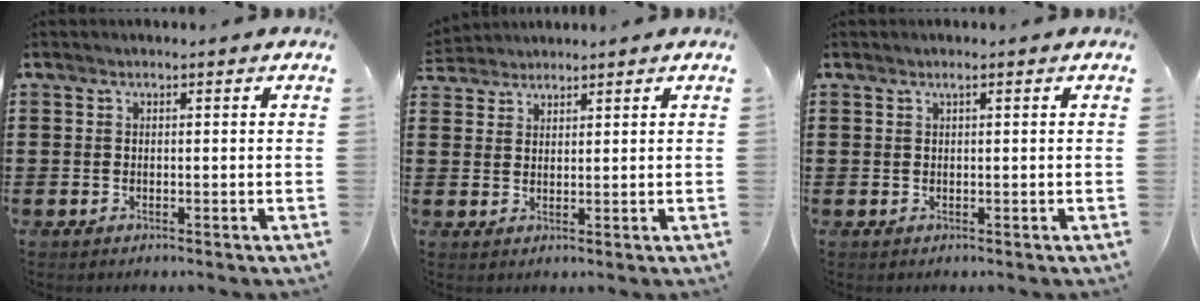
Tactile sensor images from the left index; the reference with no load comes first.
{"total": 2.1, "force": [2.0, 0.7, -0.2], "torque": [-0.004, 0.001, 0.040]}
{"total": 0.7, "force": [0.3, 0.0, 0.6], "torque": [-0.011, -0.002, 0.005]}